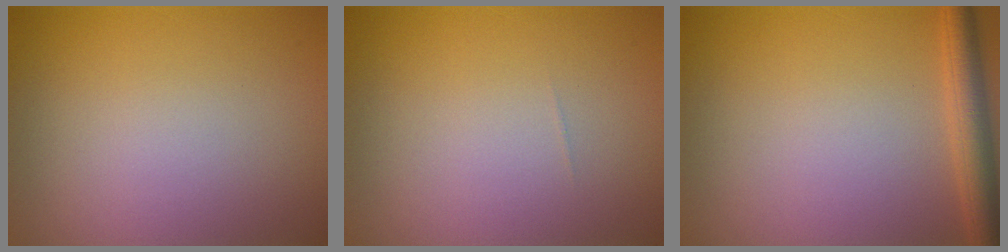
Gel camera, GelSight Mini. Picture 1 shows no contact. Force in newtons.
{"total": 0.0}
{"total": 3.2, "press": 3.2, "slide": 0.2}